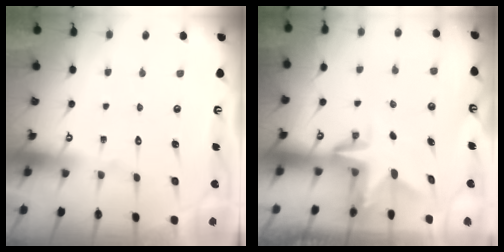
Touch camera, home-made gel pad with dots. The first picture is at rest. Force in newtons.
{"total": 3.1, "press": 3.1, "slide": 0.2}